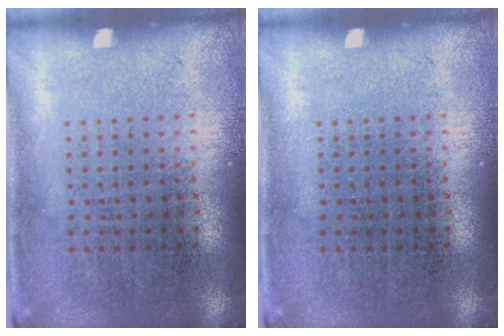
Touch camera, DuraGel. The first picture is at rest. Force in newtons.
{"total": 0.0}